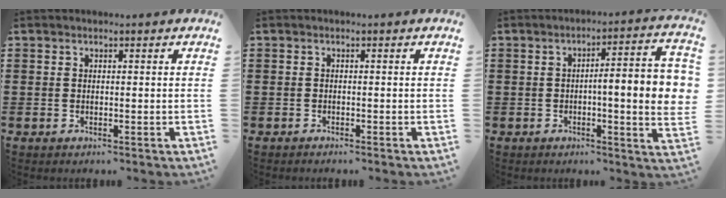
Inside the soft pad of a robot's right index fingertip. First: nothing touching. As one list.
[{"total": 0.6, "force": [-0.6, 0.1, 0.1], "torque": [-0.003, -0.001, -0.012]}, {"total": 9.0, "force": [0.0, 1.3, 8.9], "torque": [-0.137, -0.007, -0.005]}]